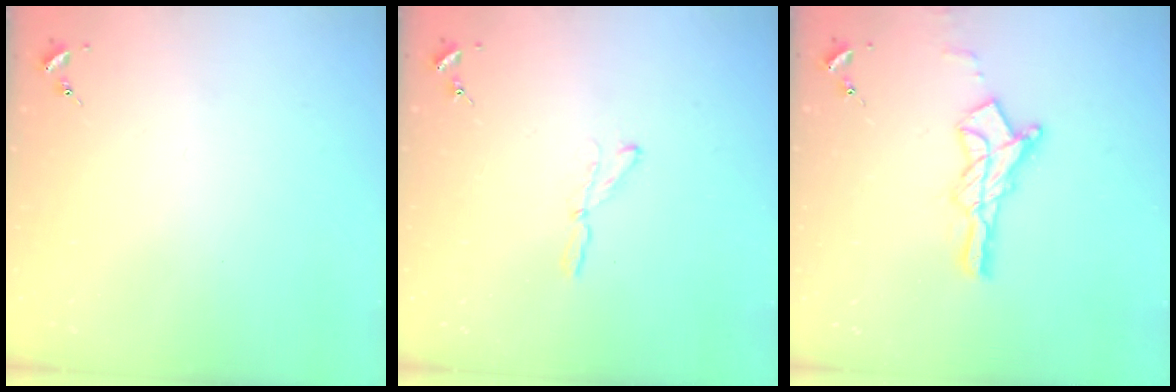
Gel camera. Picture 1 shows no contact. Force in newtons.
{"total": 3.9, "press": 3.9, "slide": 0.3}
{"total": 12.9, "press": 12.8, "slide": 1.0}